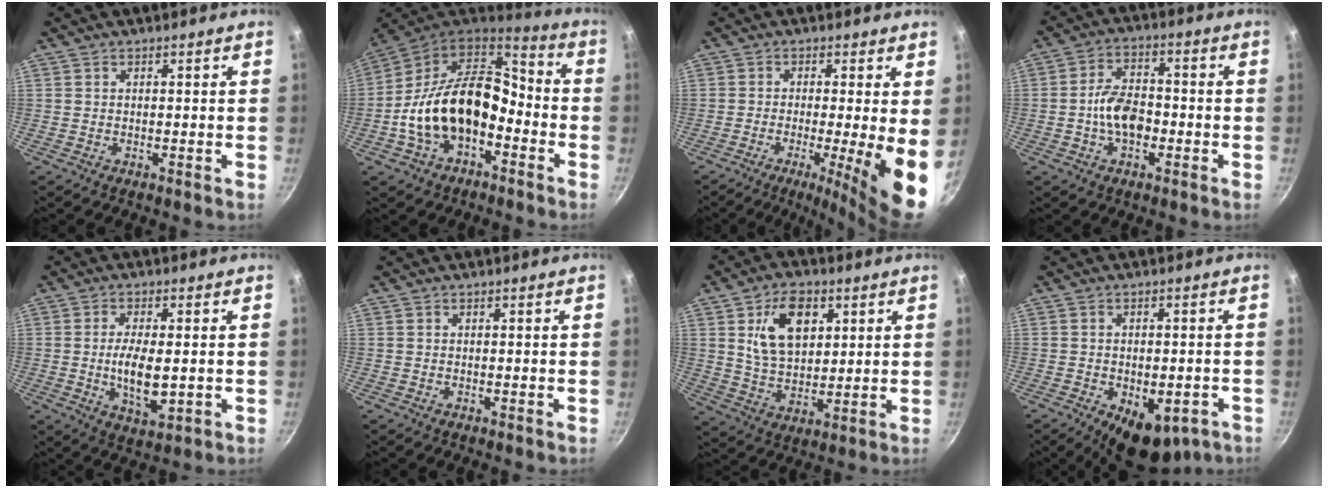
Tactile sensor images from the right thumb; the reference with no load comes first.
{"total": 20.5, "force": [-4.7, 13.1, 15.0], "torque": [-0.244, 0.061, -0.090]}
{"total": 10.5, "force": [-2.0, 1.1, 10.2], "torque": [-0.145, -0.008, -0.032]}
{"total": 8.4, "force": [-1.9, 5.1, 6.4], "torque": [-0.097, 0.026, -0.039]}
{"total": 8.0, "force": [-0.5, 3.1, 7.4], "torque": [-0.139, -0.008, -0.006]}
{"total": 0.0}
{"total": 13.0, "force": [4.5, 8.2, 9.0], "torque": [-0.122, -0.016, 0.082]}
{"total": 10.1, "force": [-4.4, 5.5, 7.3], "torque": [-0.068, 0.008, -0.045]}